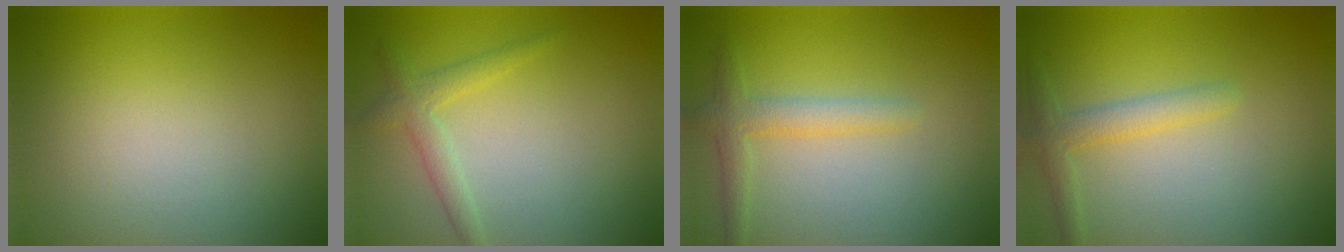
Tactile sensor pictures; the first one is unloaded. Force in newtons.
{"total": 2.0, "press": 2.0, "slide": 0.1}
{"total": 2.3, "press": 2.3, "slide": 0.1}
{"total": 2.1, "press": 2.1, "slide": 0.2}